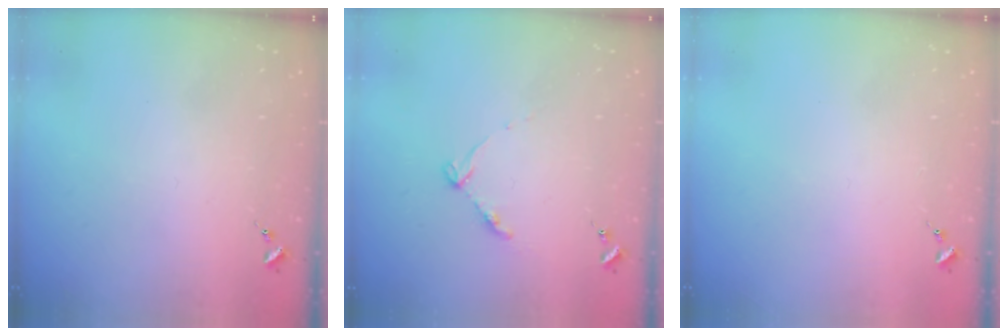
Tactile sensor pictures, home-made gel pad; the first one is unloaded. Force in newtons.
{"total": 5.6, "press": 5.5, "slide": 0.7}
{"total": 0.0}